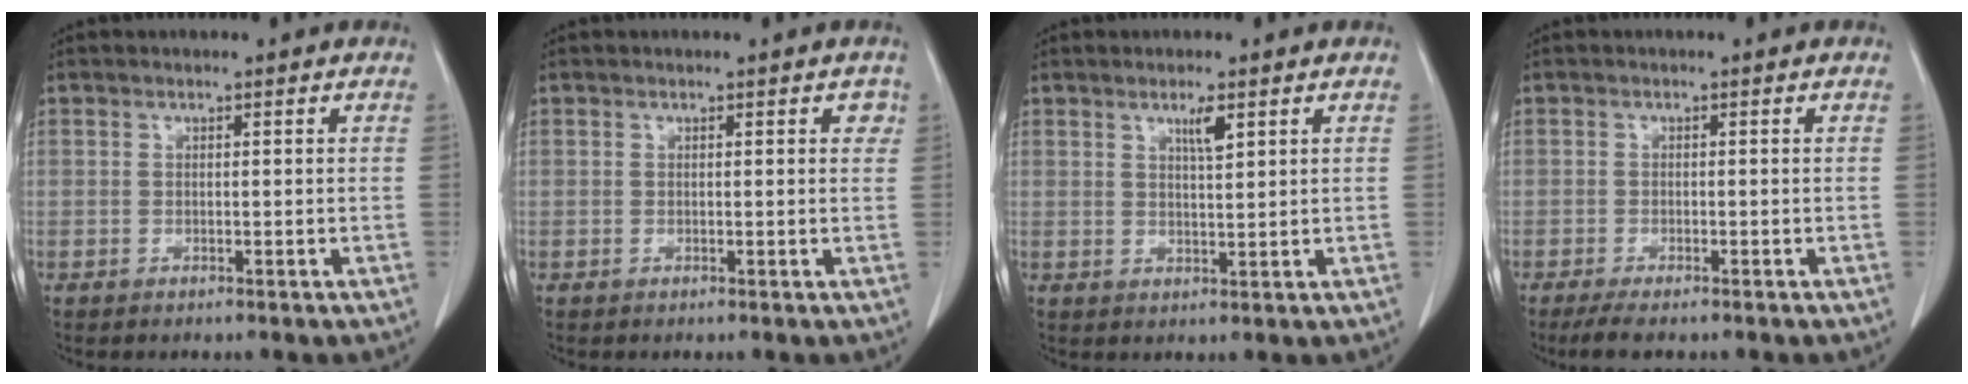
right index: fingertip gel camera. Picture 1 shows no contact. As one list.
[{"total": 1.5, "force": [0.8, 0.8, 1.0], "torque": [-0.002, 0.003, 0.006]}, {"total": 2.8, "force": [1.7, 0.3, 2.3], "torque": [-0.041, -0.004, 0.028]}, {"total": 3.1, "force": [-2.4, 0.5, 1.9], "torque": [-0.035, -0.009, -0.039]}]